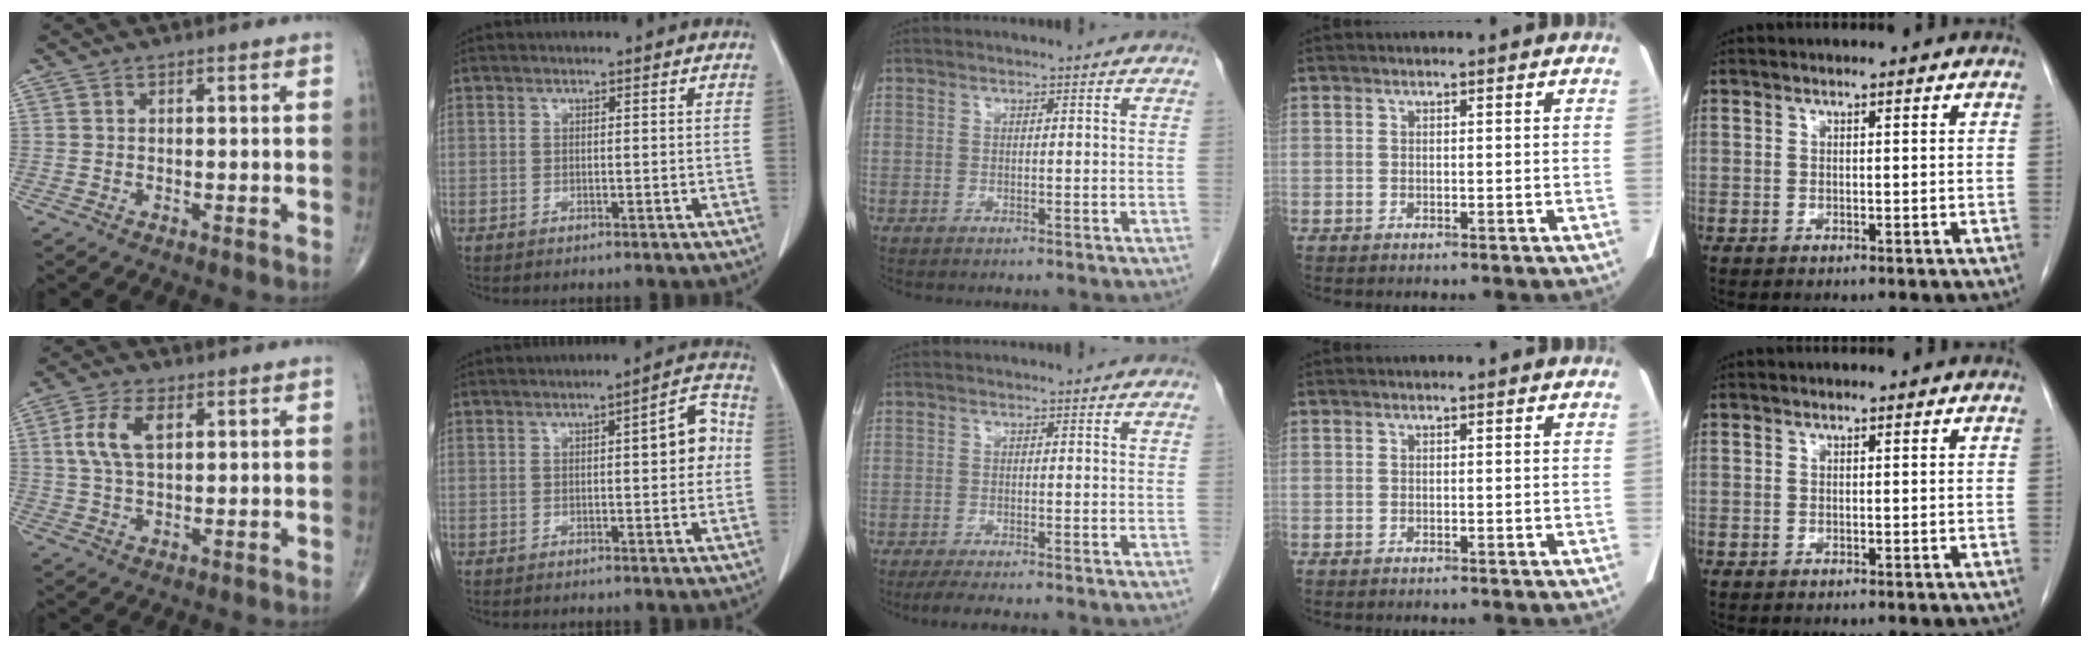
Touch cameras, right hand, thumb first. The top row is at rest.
{"thumb": {"total": 7.4, "force": [2.1, 3.8, 6.0], "torque": [-0.127, 0.004, 0.042]}, "index": {"total": 6.0, "force": [0.4, 1.6, 5.8], "torque": [-0.069, 0.018, 0.001]}, "middle": {"total": 4.3, "force": [-3.5, 0.5, 2.5], "torque": [-0.039, -0.008, -0.051]}}